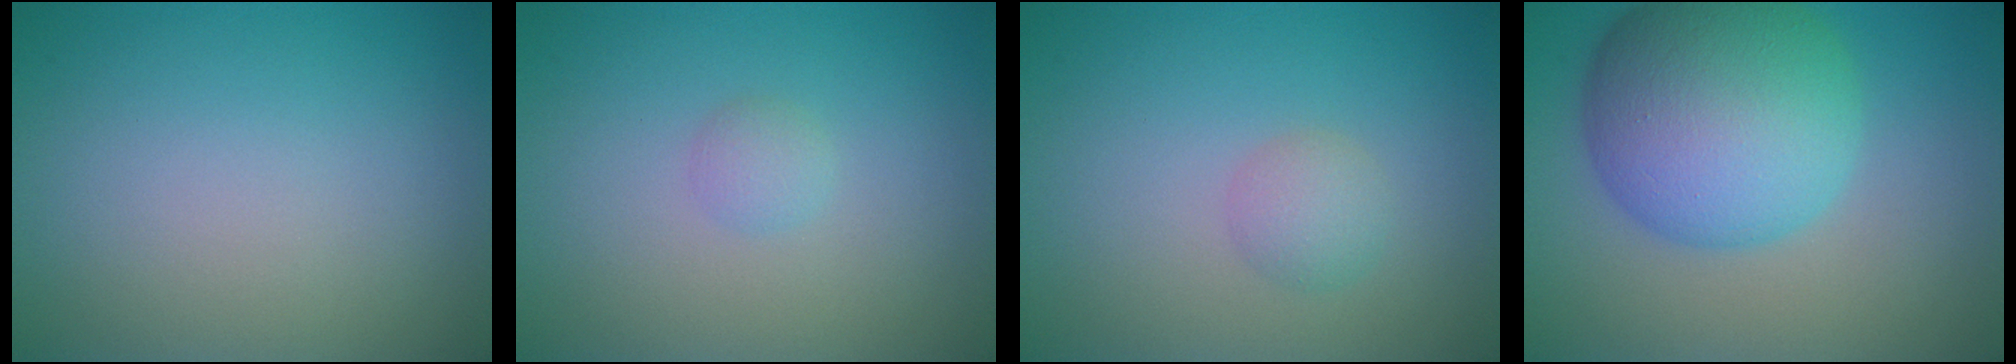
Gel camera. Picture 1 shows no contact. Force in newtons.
{"total": 1.0, "press": 1.0, "slide": 0.0}
{"total": 1.7, "press": 1.7, "slide": 0.0}
{"total": 10.9, "press": 10.9, "slide": 0.1}